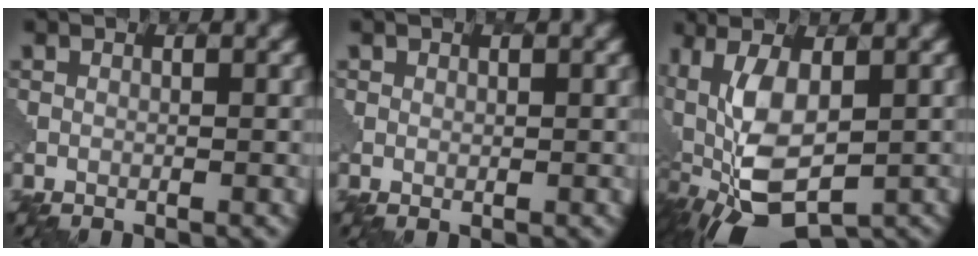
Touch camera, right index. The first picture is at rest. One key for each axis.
{"total": 0.8, "fx": 0.4, "fy": 0.6, "fz": 0.3, "tx": -0.002, "ty": 0.000, "tz": 0.005}
{"total": 12.4, "fx": -0.6, "fy": 6.0, "fz": 10.8, "tx": -0.207, "ty": -0.008, "tz": 0.004}